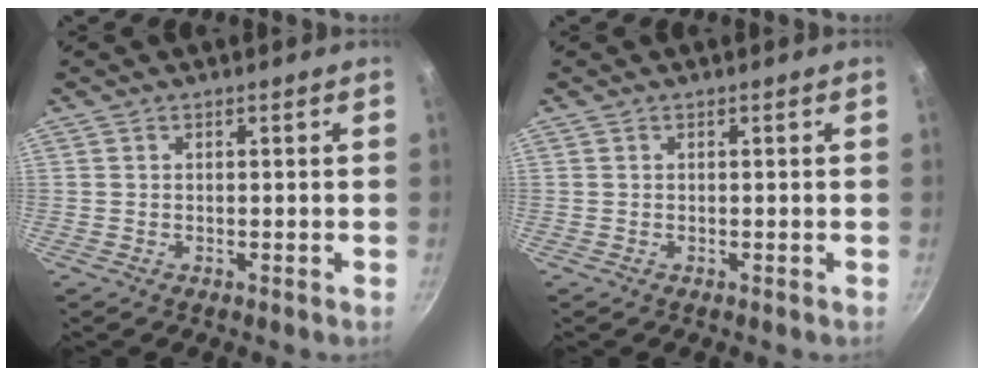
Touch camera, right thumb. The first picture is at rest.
{"total": 0.0}